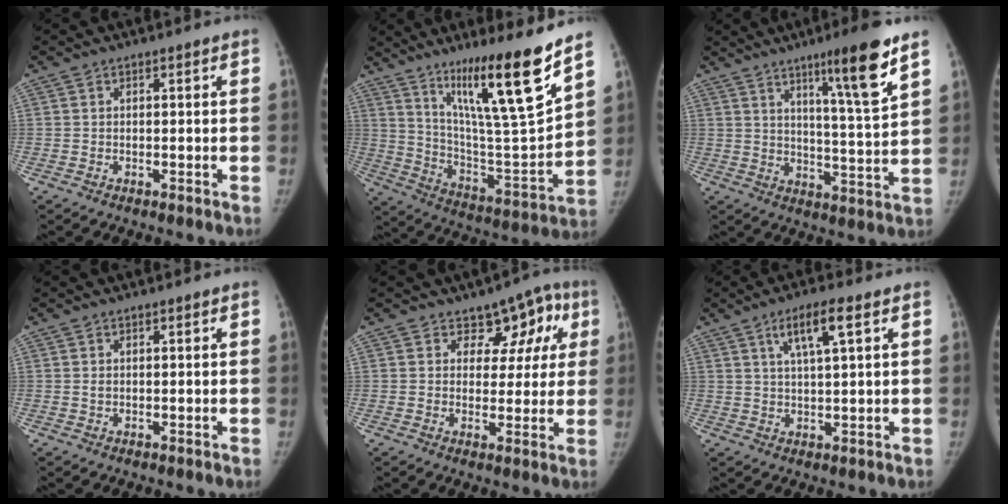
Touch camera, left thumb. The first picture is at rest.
{"total": 22.7, "force": [14.2, 2.2, 17.6], "torque": [-0.260, -0.078, 0.245]}
{"total": 13.4, "force": [8.0, 0.4, 10.8], "torque": [-0.165, -0.051, 0.127]}
{"total": 0.6, "force": [0.3, 0.5, 0.4], "torque": [-0.004, -0.001, 0.006]}
{"total": 8.2, "force": [3.7, 6.0, 4.2], "torque": [0.009, -0.007, 0.044]}
{"total": 6.9, "force": [3.2, 1.1, 6.0], "torque": [-0.112, -0.007, 0.059]}